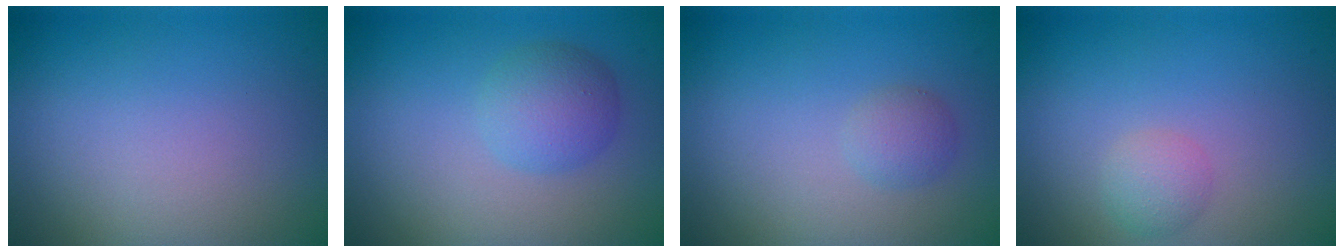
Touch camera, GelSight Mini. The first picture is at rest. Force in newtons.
{"total": 3.4, "press": 3.4, "slide": 0.2}
{"total": 1.5, "press": 1.5, "slide": 0.0}
{"total": 1.6, "press": 1.6, "slide": 0.0}